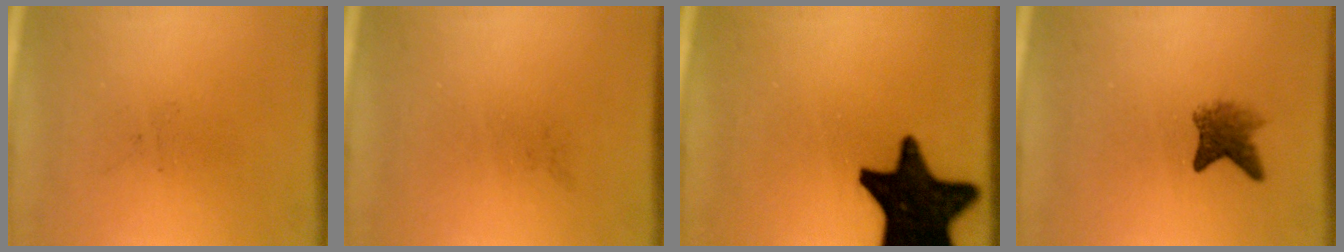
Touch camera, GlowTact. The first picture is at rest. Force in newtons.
{"total": 0.0}
{"total": 20.1}
{"total": 3.4}